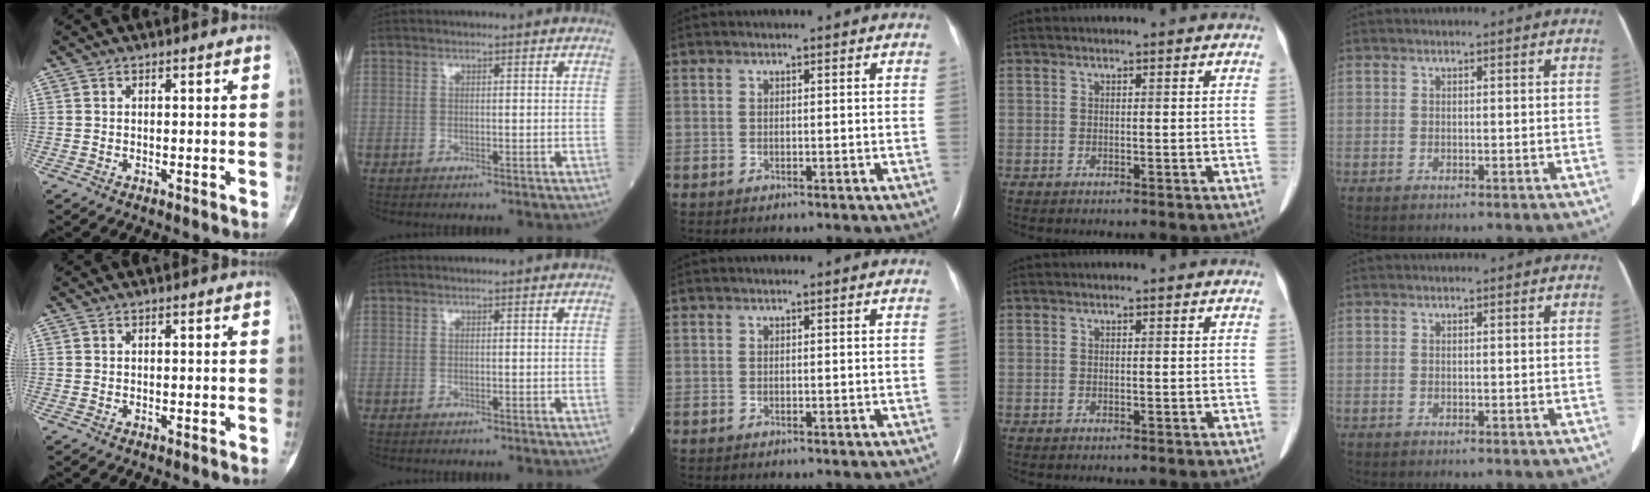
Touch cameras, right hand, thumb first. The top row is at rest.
{}